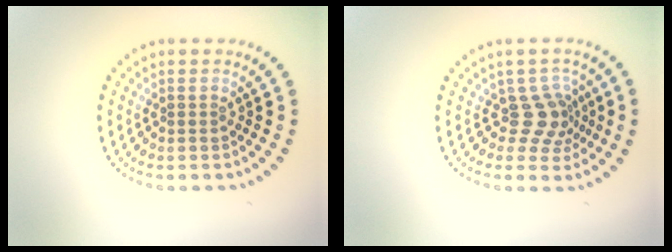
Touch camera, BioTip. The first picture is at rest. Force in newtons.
{"total": 2.8, "press": 2.0, "slide": 1.9}